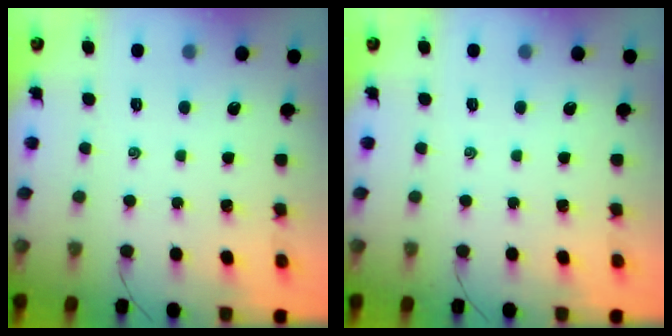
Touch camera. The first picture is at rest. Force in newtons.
{"total": 0.0}